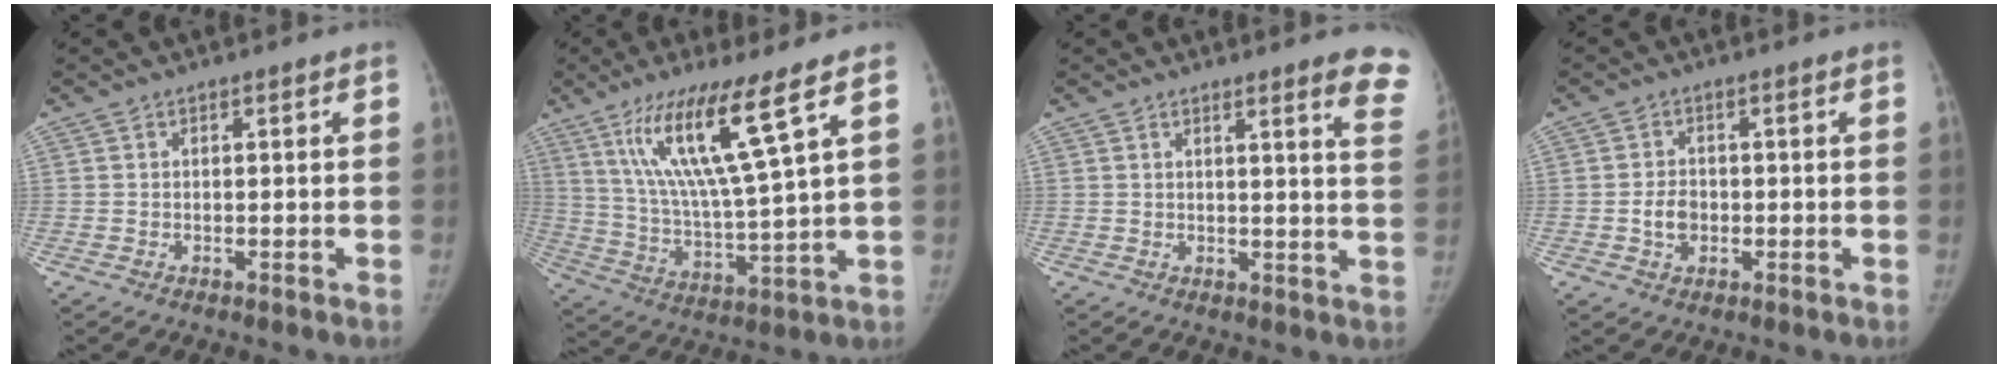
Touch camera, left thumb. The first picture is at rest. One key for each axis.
{"total": 15.9, "fx": 8.4, "fy": 0.7, "fz": 13.5, "tx": -0.261, "ty": -0.044, "tz": 0.162}
{"total": 8.5, "fx": 6.2, "fy": 0.5, "fz": 5.8, "tx": -0.049, "ty": -0.030, "tz": 0.050}
{"total": 3.5, "fx": -0.7, "fy": 2.7, "fz": 2.2, "tx": -0.031, "ty": 0.006, "tz": -0.011}